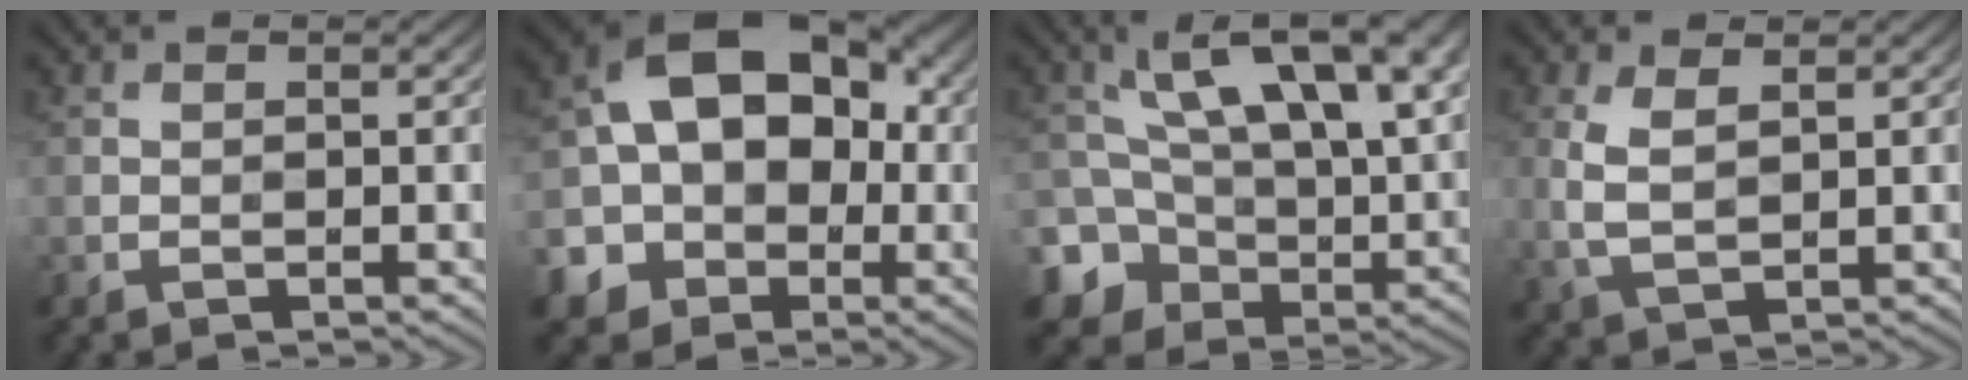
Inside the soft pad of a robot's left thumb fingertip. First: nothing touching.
{"total": 17.4, "force": [-2.2, 13.9, 10.1], "torque": [-0.191, -0.003, -0.063]}
{"total": 14.0, "force": [3.5, 9.1, 10.0], "torque": [-0.189, -0.009, 0.079]}
{"total": 3.9, "force": [1.3, 1.8, 3.2], "torque": [-0.087, 0.000, 0.030]}